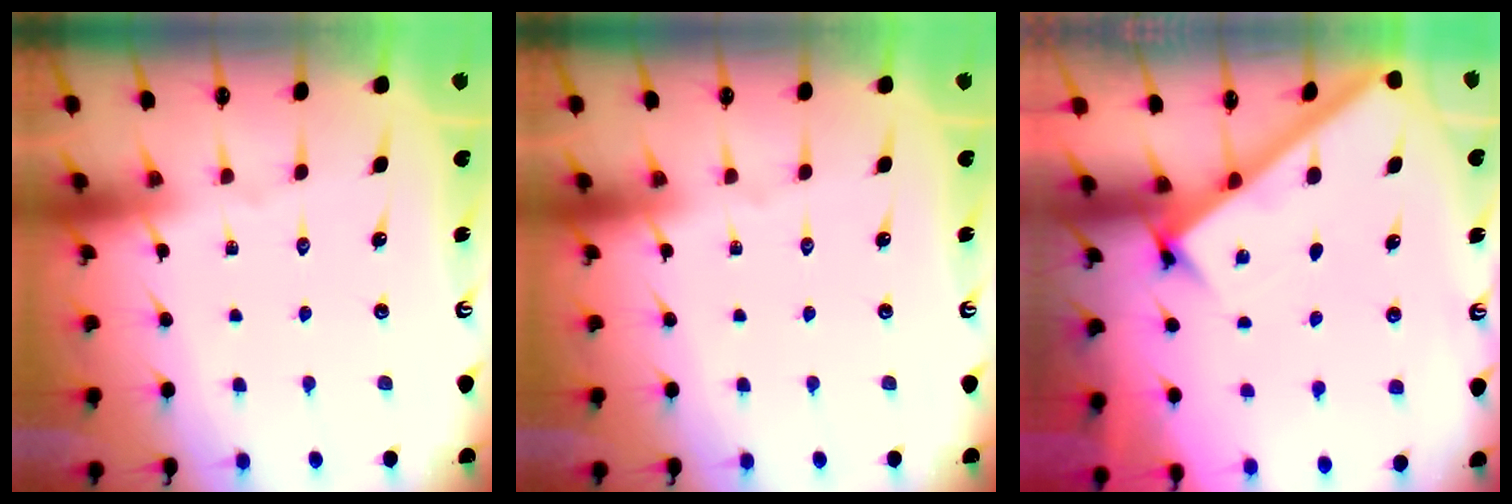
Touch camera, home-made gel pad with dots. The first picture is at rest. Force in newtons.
{"total": 0.0}
{"total": 2.8, "press": 2.8, "slide": 0.4}